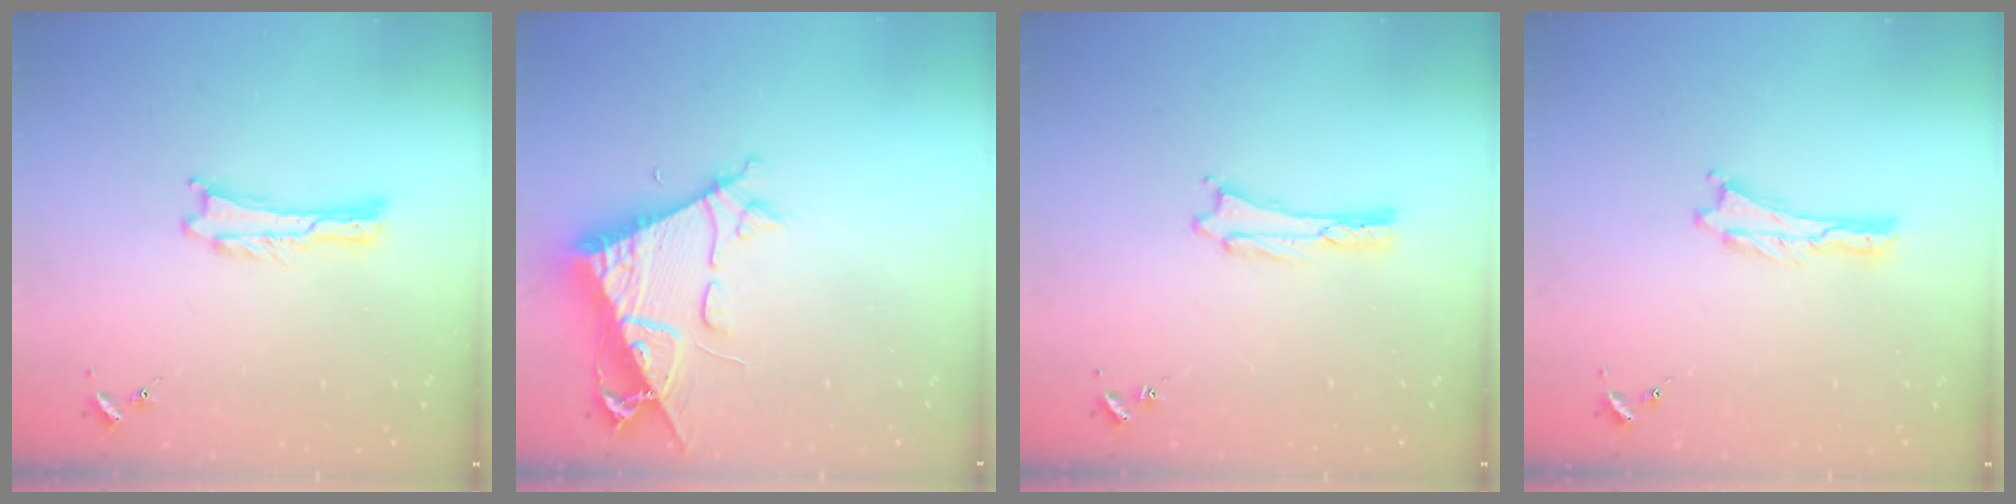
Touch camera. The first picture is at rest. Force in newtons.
{"total": 8.8, "press": 8.8, "slide": 1.1}
{"total": 1.1, "press": 1.1, "slide": 0.1}
{"total": 0.0}